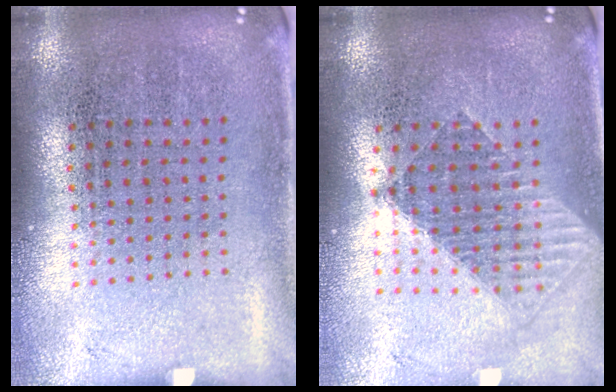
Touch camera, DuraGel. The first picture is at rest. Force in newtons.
{"total": 1.6, "press": 1.3, "slide": 0.9}